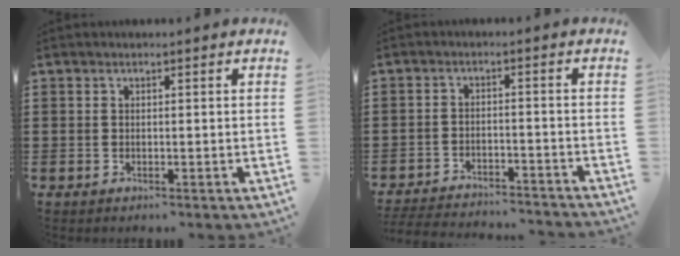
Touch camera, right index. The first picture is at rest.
{"total": 4.0, "force": [-3.9, -0.1, 0.6], "torque": [-0.021, -0.006, -0.083]}